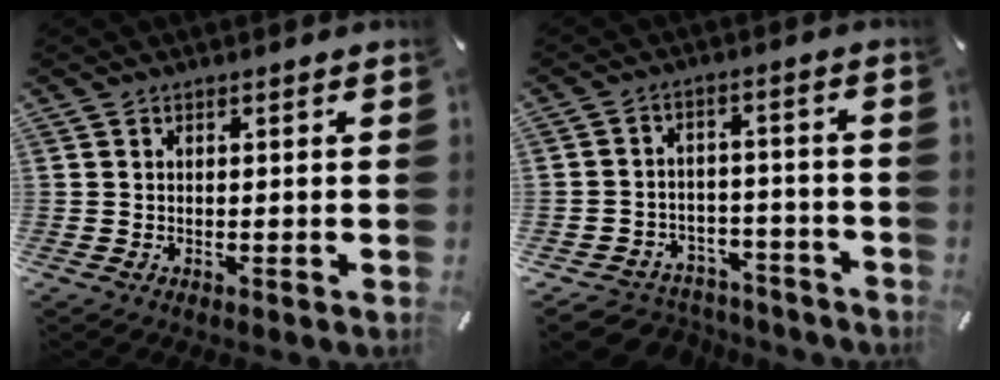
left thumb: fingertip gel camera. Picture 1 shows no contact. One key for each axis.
{"total": 5.4, "fx": -3.1, "fy": 4.2, "fz": 1.2, "tx": -0.024, "ty": 0.018, "tz": -0.059}